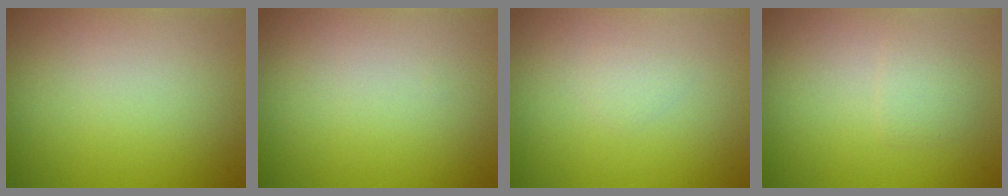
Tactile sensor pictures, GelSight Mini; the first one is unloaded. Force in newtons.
{"total": 0.0}
{"total": 0.7, "press": 0.7, "slide": 0.0}
{"total": 1.3, "press": 1.3, "slide": 0.1}